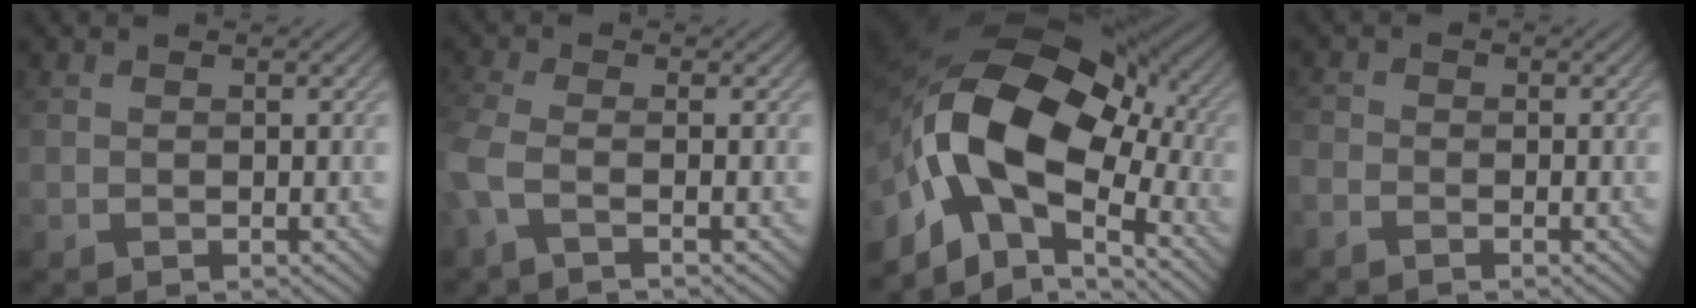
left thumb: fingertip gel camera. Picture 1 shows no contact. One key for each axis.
{"total": 3.6, "fx": -1.6, "fy": 0.8, "fz": 3.2, "tx": -0.080, "ty": -0.008, "tz": -0.050}
{"total": 18.2, "fx": -2.5, "fy": 10.9, "fz": 14.3, "tx": -0.283, "ty": -0.001, "tz": -0.051}
{"total": 1.8, "fx": -1.5, "fy": 0.6, "fz": 0.6, "tx": -0.015, "ty": -0.003, "tz": -0.040}